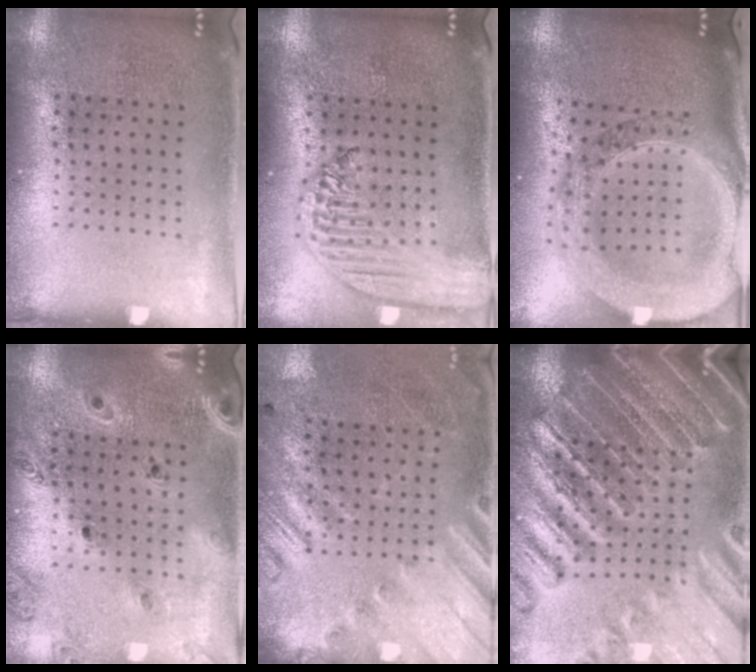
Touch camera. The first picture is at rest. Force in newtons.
{"total": 2.6, "press": 2.1, "slide": 1.4}
{"total": 3.4, "press": 2.8, "slide": 2.0}
{"total": 0.8, "press": 0.8, "slide": 0.1}
{"total": 2.6, "press": 1.8, "slide": 1.8}
{"total": 3.2, "press": 3.1, "slide": 0.5}